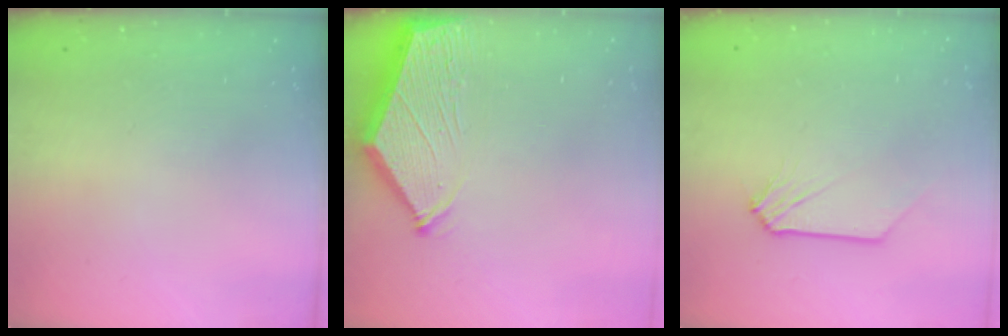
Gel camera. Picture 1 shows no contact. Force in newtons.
{"total": 3.6, "press": 3.6, "slide": 0.6}
{"total": 0.0}